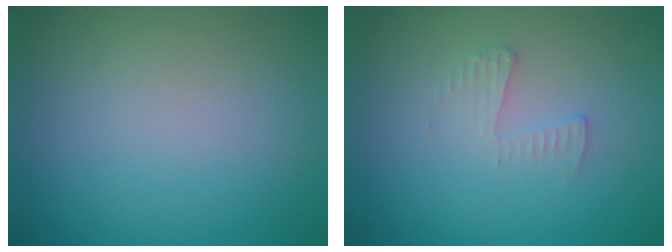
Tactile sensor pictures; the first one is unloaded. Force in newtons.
{"total": 1.4, "press": 1.4, "slide": 0.1}